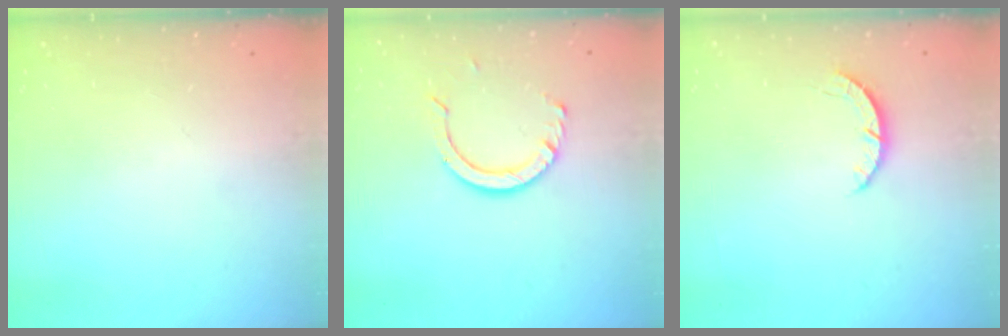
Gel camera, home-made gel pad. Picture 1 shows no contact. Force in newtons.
{"total": 8.4, "press": 8.3, "slide": 0.7}
{"total": 2.8, "press": 2.8, "slide": 0.4}